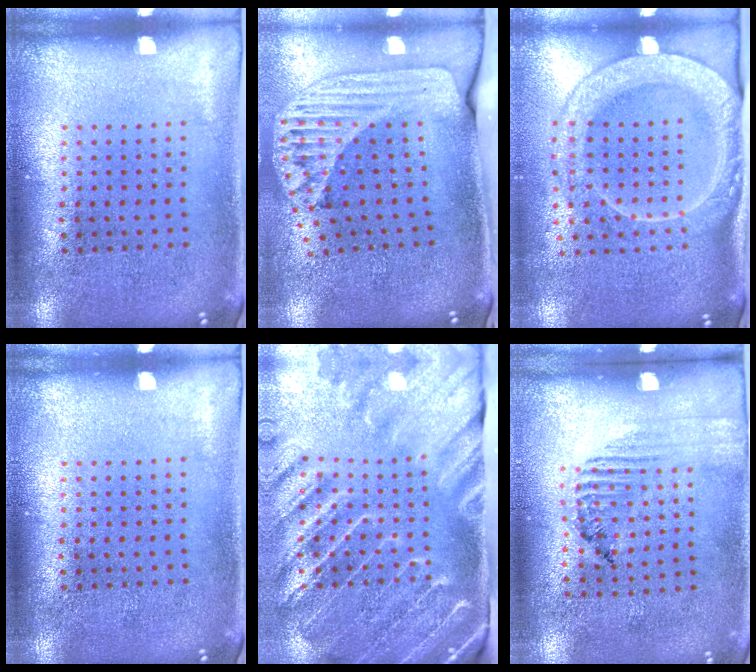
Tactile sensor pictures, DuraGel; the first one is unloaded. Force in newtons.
{"total": 2.4, "press": 1.7, "slide": 1.6}
{"total": 2.4, "press": 2.1, "slide": 1.2}
{"total": 0.0}
{"total": 4.0, "press": 3.3, "slide": 2.3}
{"total": 1.5, "press": 1.1, "slide": 1.1}